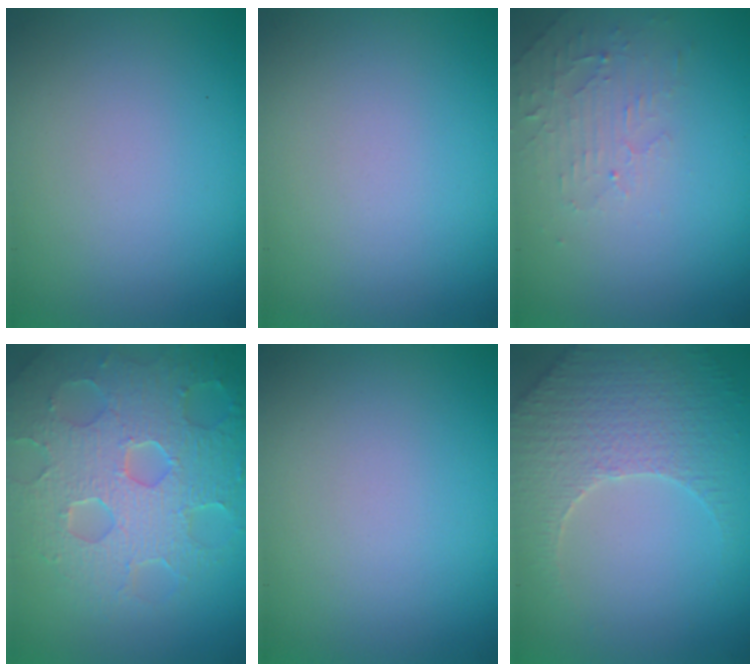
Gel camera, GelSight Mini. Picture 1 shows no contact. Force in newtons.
{"total": 0.0}
{"total": 2.4, "press": 2.3, "slide": 0.5}
{"total": 8.2, "press": 5.8, "slide": 5.8}
{"total": 0.0}
{"total": 3.7, "press": 3.6, "slide": 1.0}